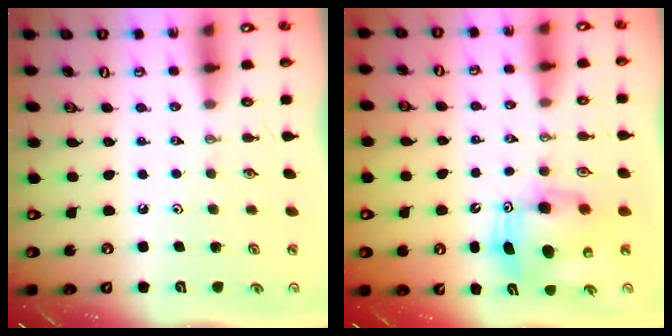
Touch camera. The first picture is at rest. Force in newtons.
{"total": 8.6, "press": 8.4, "slide": 1.9}